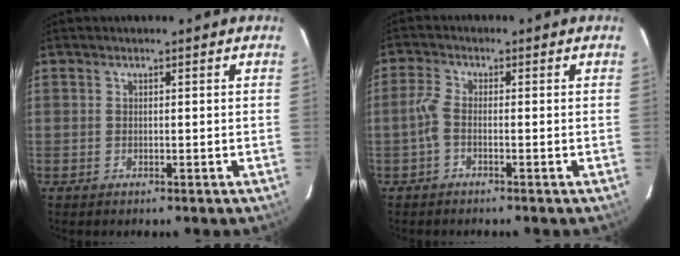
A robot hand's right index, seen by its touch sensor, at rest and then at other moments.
{"total": 2.4, "force": [-1.0, 0.7, 2.0], "torque": [-0.053, 0.006, -0.024]}